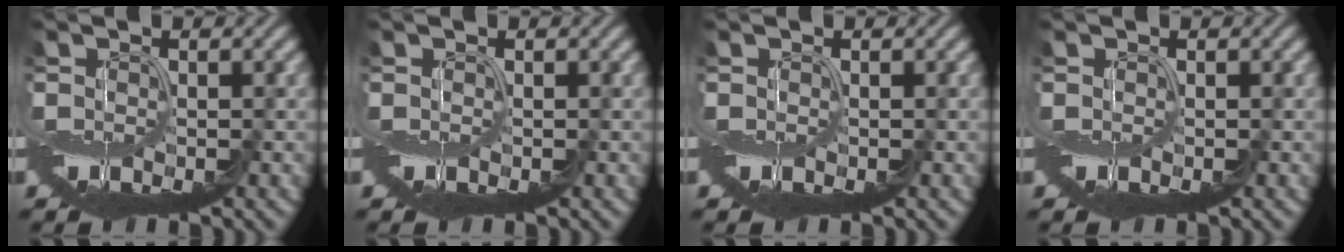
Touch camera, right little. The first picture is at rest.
{"total": 0.0}
{"total": 0.0}
{"total": 0.0}